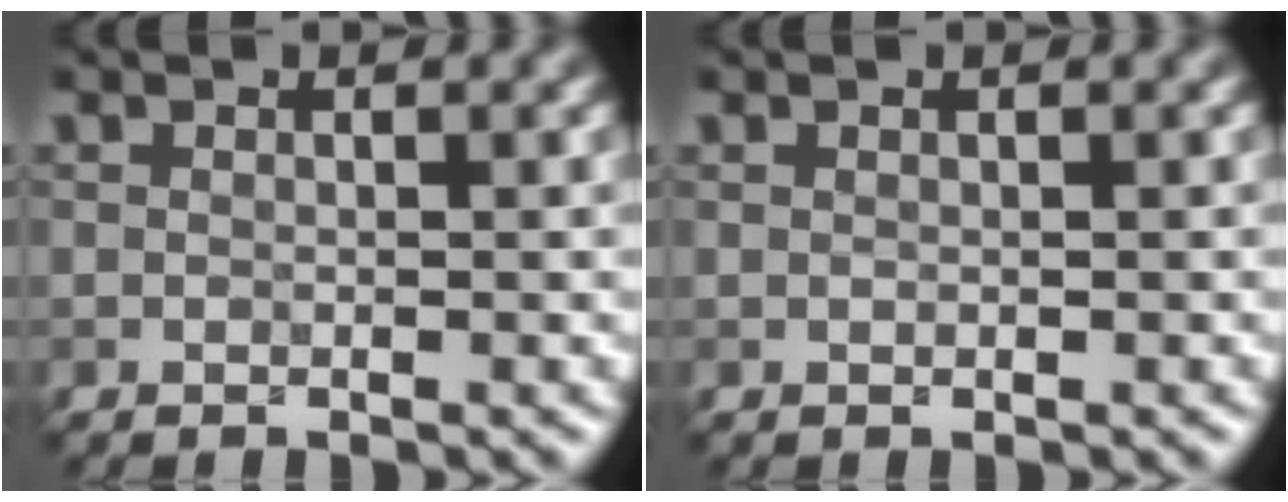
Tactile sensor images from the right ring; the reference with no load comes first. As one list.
[{"total": 0.0}]